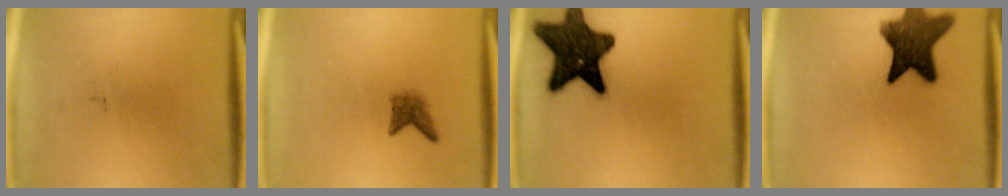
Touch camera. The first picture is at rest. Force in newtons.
{"total": 2.1}
{"total": 15.7}
{"total": 11.8}